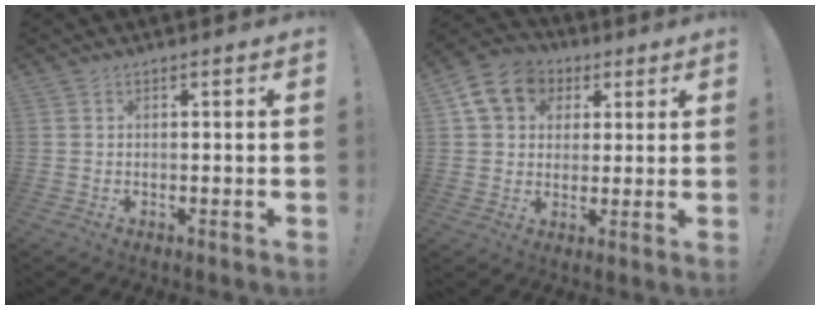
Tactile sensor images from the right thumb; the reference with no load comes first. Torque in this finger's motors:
{"motor_torque": [-0.14, 0.88, 0.11, 0.06, 0.05]}